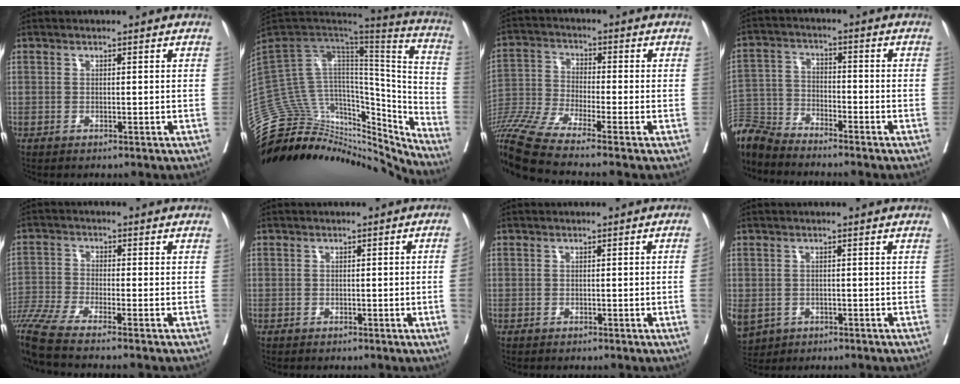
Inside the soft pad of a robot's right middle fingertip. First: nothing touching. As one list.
[{"total": 35.7, "force": [-33.0, 8.5, 10.7], "torque": [-0.159, 0.014, -0.480]}, {"total": 11.7, "force": [-9.2, -1.2, 7.1], "torque": [-0.154, -0.028, -0.177]}, {"total": 7.7, "force": [-7.6, 1.0, 0.8], "torque": [-0.024, -0.004, -0.156]}, {"total": 10.5, "force": [-8.8, -1.3, 5.5], "torque": [-0.112, -0.024, -0.157]}, {"total": 2.9, "force": [-0.5, 0.0, 2.9], "torque": [-0.044, 0.006, -0.002]}, {"total": 1.9, "force": [-0.3, 0.0, 1.8], "torque": [-0.033, 0.005, -0.001]}, {"total": 9.6, "force": [-3.7, 8.0, 3.9], "torque": [-0.121, -0.006, -0.046]}]